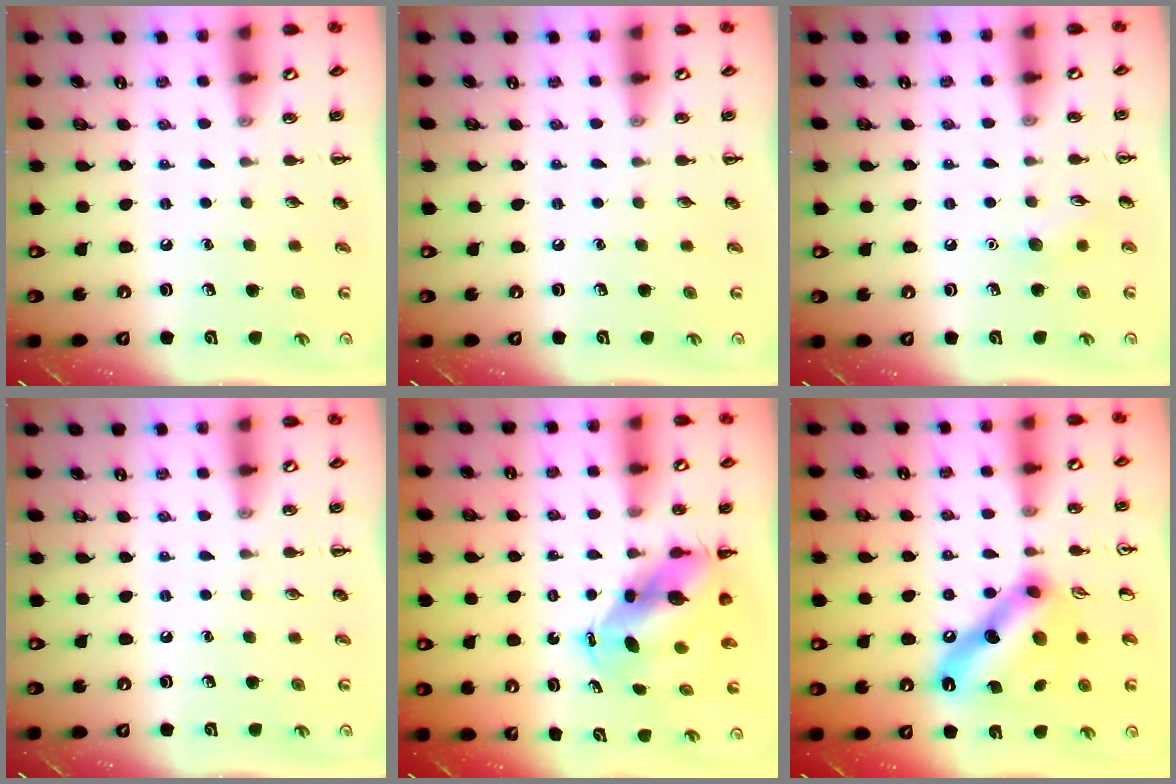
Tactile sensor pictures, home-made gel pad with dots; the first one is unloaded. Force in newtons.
{"total": 0.0}
{"total": 6.1, "press": 5.8, "slide": 2.0}
{"total": 0.0}
{"total": 8.0, "press": 7.8, "slide": 1.7}
{"total": 17.0, "press": 17.0, "slide": 1.2}